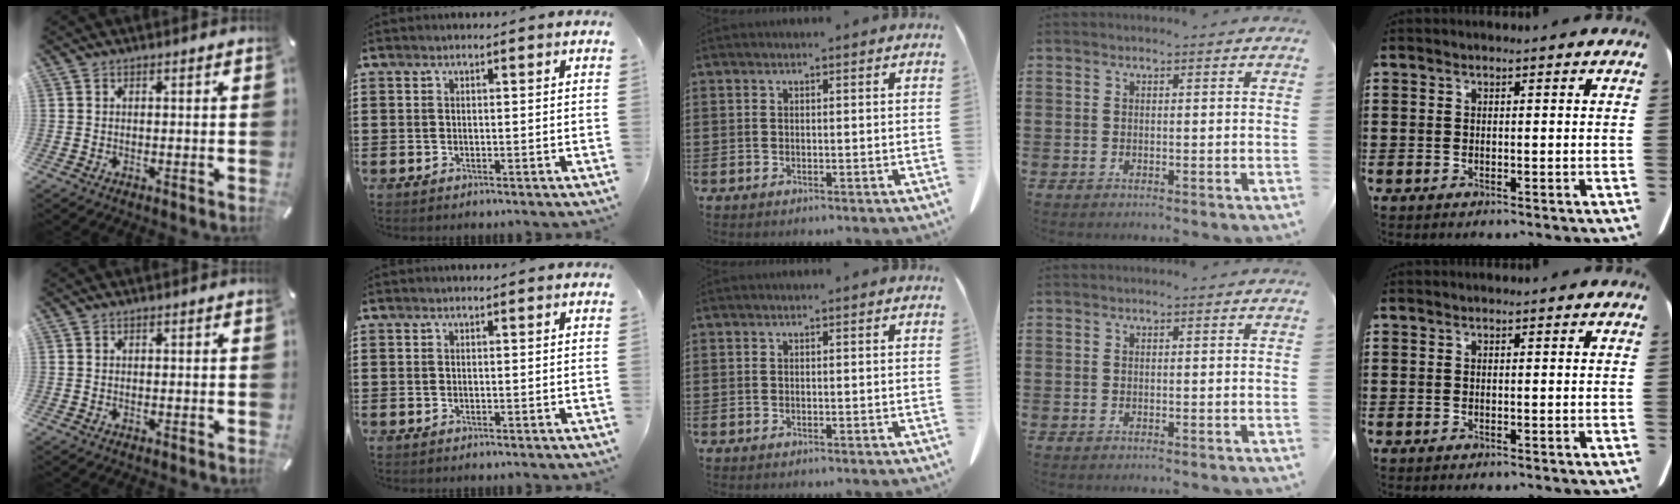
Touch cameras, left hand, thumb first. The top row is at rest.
{}